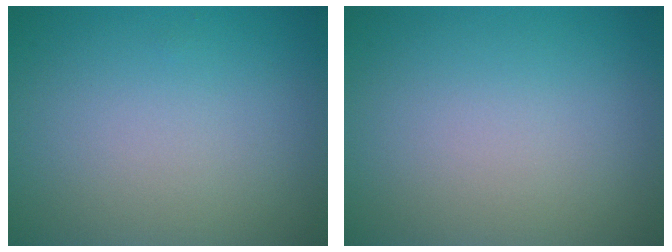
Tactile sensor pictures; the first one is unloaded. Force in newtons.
{"total": 0.0}